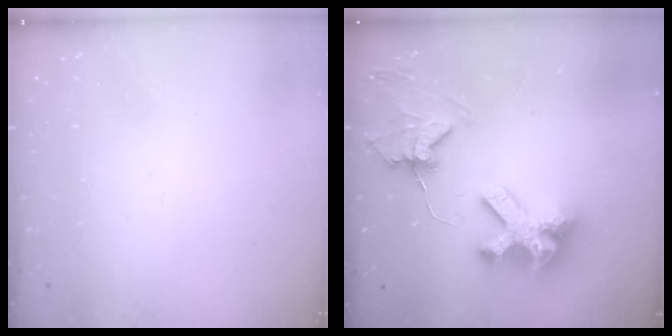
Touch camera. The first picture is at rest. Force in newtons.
{"total": 11.7, "press": 11.6, "slide": 1.3}